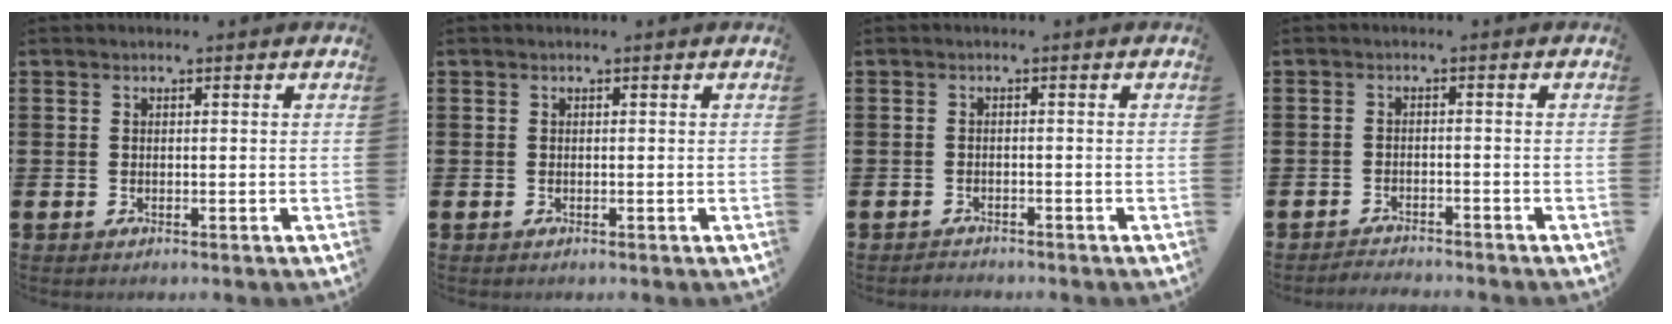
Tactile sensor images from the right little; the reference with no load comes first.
{"total": 0.0}
{"total": 0.9, "force": [-0.8, 0.1, -0.1], "torque": [-0.002, 0.002, -0.018]}
{"total": 1.7, "force": [-1.7, 0.0, -0.2], "torque": [-0.005, 0.004, -0.036]}